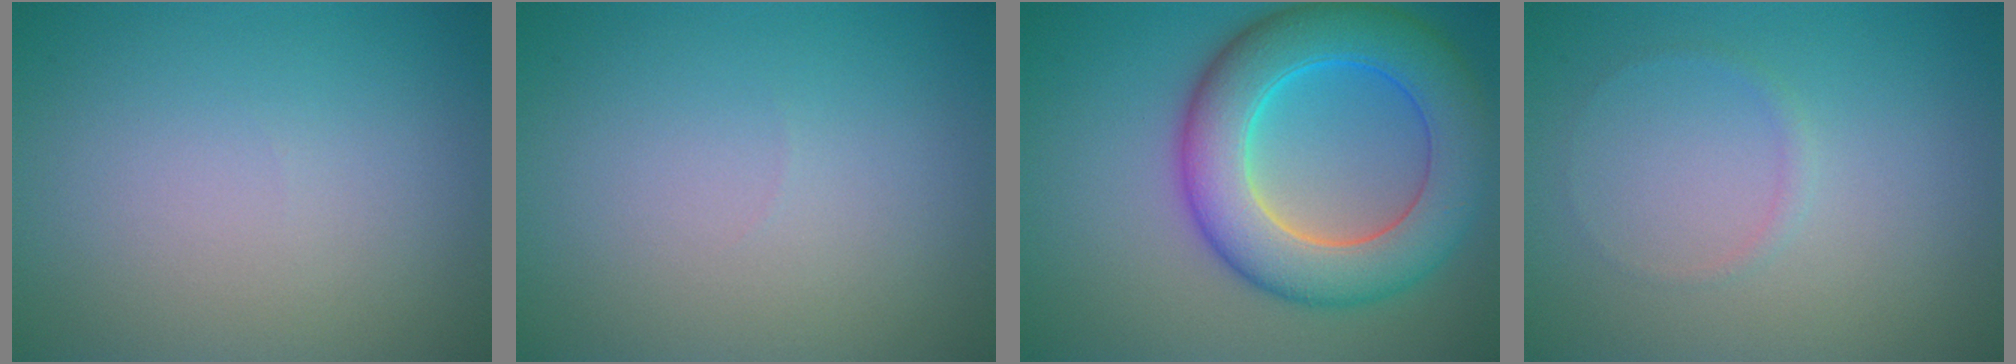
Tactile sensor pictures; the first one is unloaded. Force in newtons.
{"total": 0.0}
{"total": 9.4, "press": 9.4, "slide": 0.2}
{"total": 0.7, "press": 0.7, "slide": 0.1}